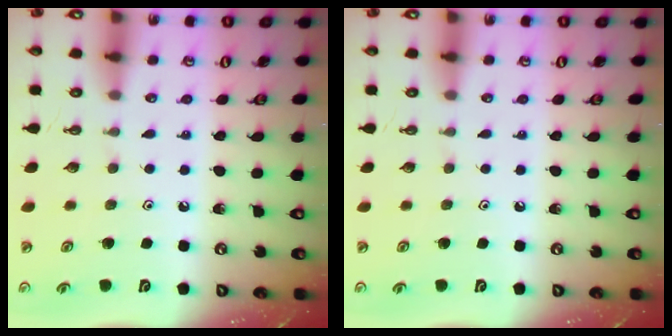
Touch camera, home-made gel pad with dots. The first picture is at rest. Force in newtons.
{"total": 0.0}